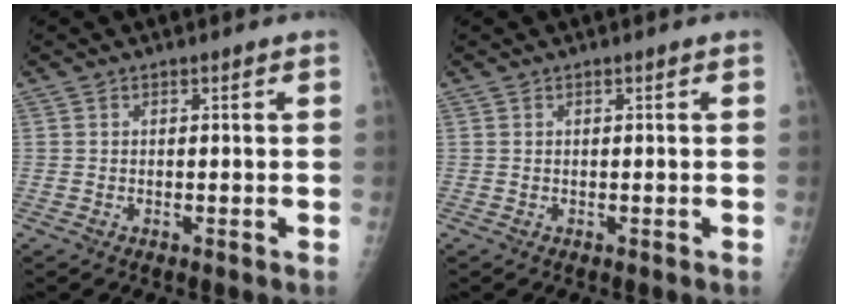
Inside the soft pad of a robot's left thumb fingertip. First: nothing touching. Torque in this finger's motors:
{"motor_torque": [-0.14, 0.07, 0.09, 0.06, 0.00]}